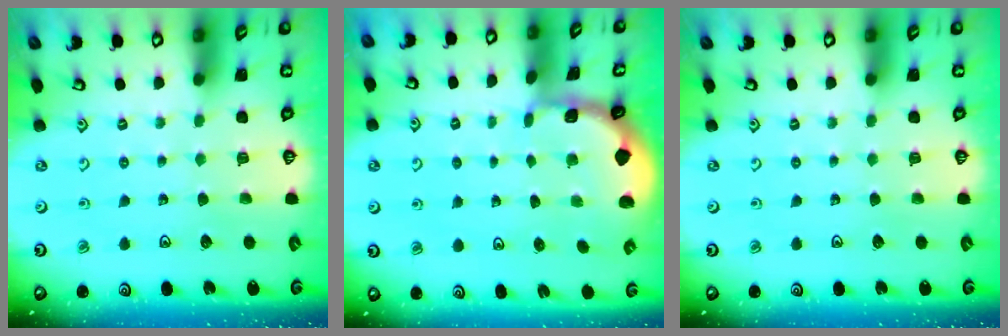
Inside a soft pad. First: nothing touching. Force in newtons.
{"total": 1.1, "press": 1.1, "slide": 0.1}
{"total": 0.0}